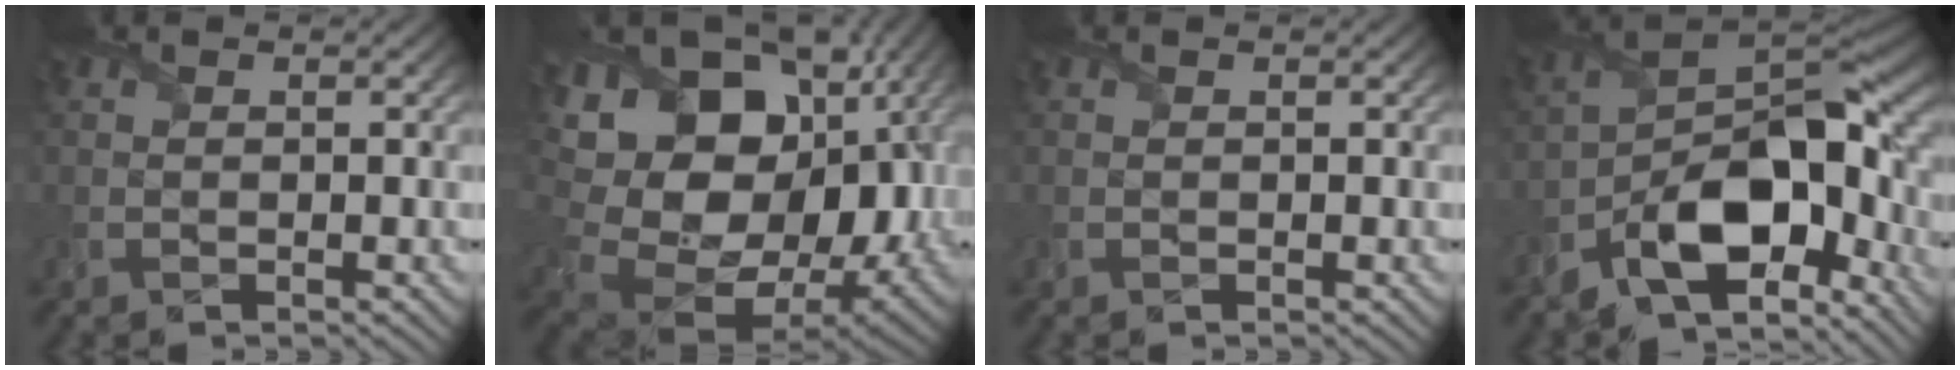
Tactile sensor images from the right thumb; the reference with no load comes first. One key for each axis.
{"total": 21.5, "fx": 3.9, "fy": 16.7, "fz": 12.9, "tx": -0.298, "ty": -0.008, "tz": 0.106}
{"total": 0.0}
{"total": 12.9, "fx": -6.6, "fy": 5.7, "fz": 9.5, "tx": -0.168, "ty": -0.018, "tz": -0.127}